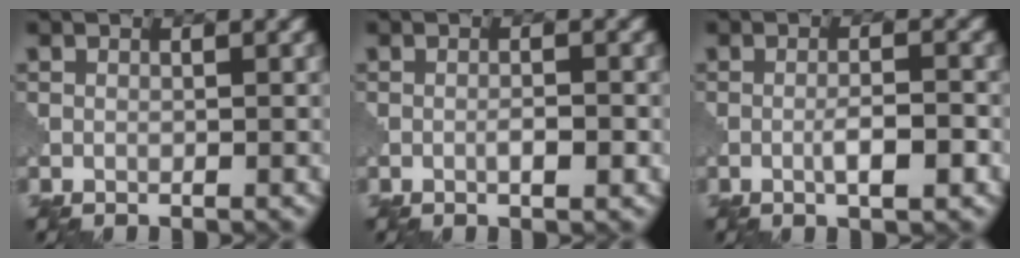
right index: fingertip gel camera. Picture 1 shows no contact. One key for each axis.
{"total": 1.5, "fx": -0.5, "fy": 0.3, "fz": 1.4, "tx": -0.026, "ty": 0.001, "tz": -0.010}
{"total": 2.9, "fx": -1.0, "fy": 0.5, "fz": 2.6, "tx": -0.043, "ty": 0.006, "tz": -0.018}